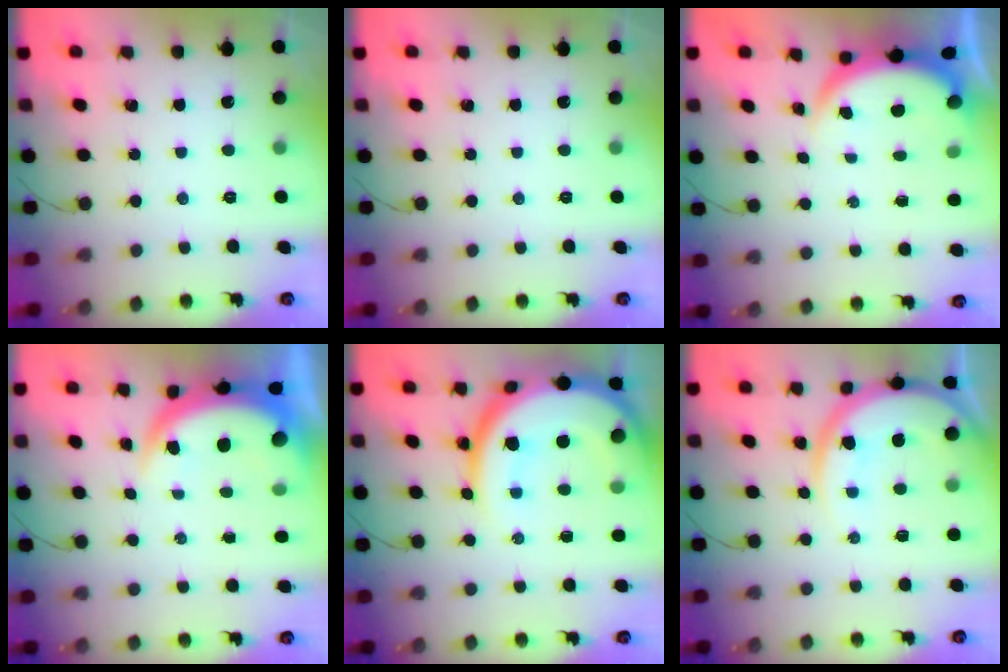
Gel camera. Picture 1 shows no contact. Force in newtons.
{"total": 0.0}
{"total": 3.8, "press": 3.8, "slide": 0.5}
{"total": 6.7, "press": 6.7, "slide": 0.7}
{"total": 21.9, "press": 21.9, "slide": 1.6}
{"total": 13.0, "press": 13.0, "slide": 0.8}